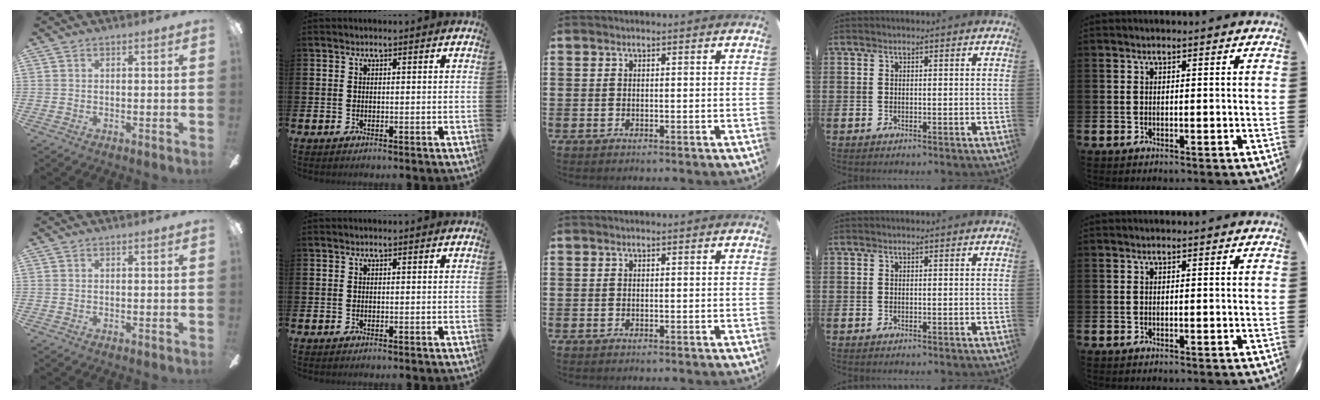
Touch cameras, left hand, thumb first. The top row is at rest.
{}